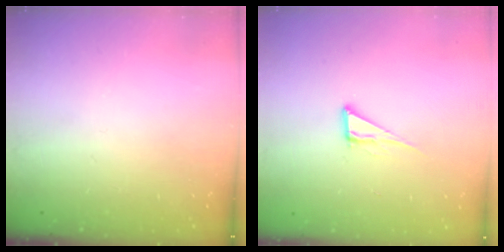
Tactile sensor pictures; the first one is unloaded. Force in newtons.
{"total": 6.0, "press": 6.0, "slide": 0.4}